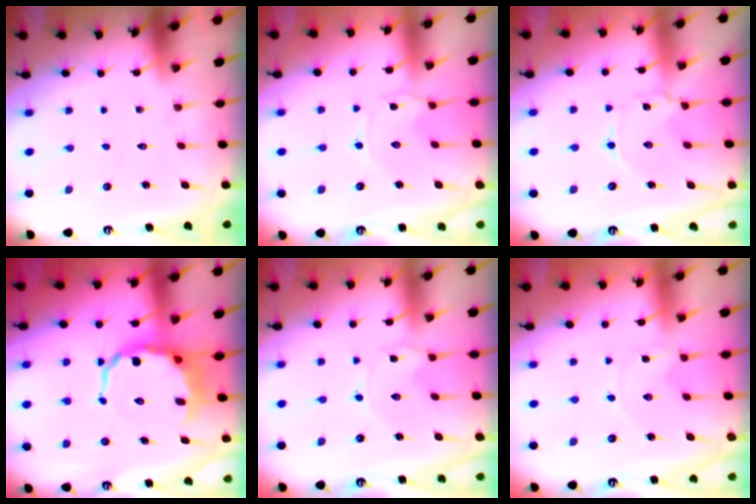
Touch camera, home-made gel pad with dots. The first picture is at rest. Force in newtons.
{"total": 1.5, "press": 1.5, "slide": 0.1}
{"total": 2.5, "press": 2.5, "slide": 0.3}
{"total": 7.8, "press": 7.4, "slide": 2.5}
{"total": 1.1, "press": 1.1, "slide": 0.2}
{"total": 0.0}